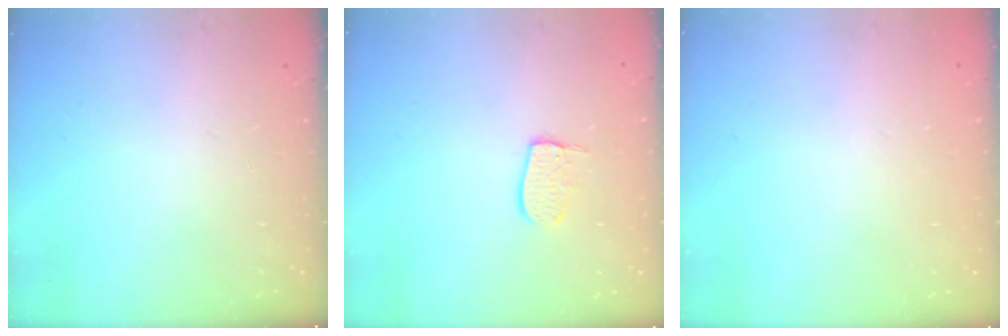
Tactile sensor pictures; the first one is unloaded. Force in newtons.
{"total": 7.2, "press": 7.2, "slide": 0.3}
{"total": 0.0}